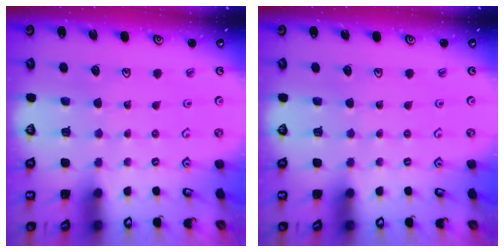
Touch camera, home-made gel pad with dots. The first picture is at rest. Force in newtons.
{"total": 0.0}